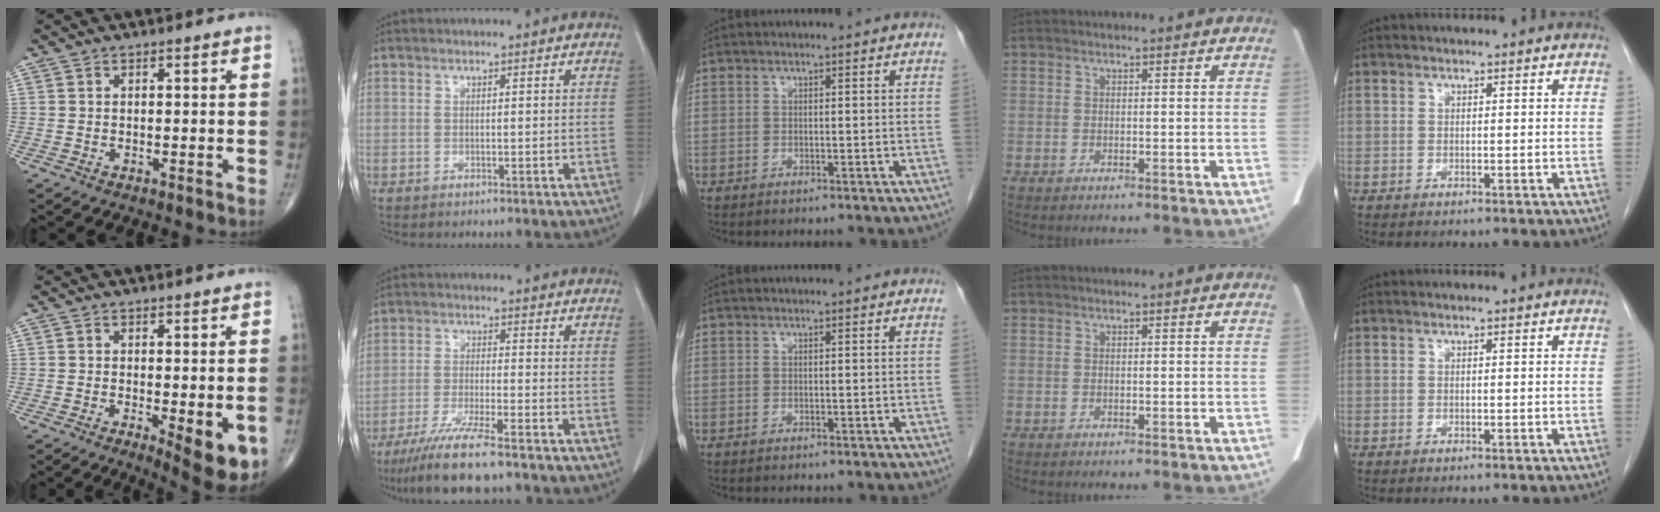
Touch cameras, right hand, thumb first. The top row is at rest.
{"thumb": {"total": 8.0, "force": [-2.2, 2.5, 7.2], "torque": [-0.091, -0.019, -0.026]}, "index": {"total": 10.2, "force": [-8.0, 0.3, 6.3], "torque": [-0.107, -0.027, -0.134]}}